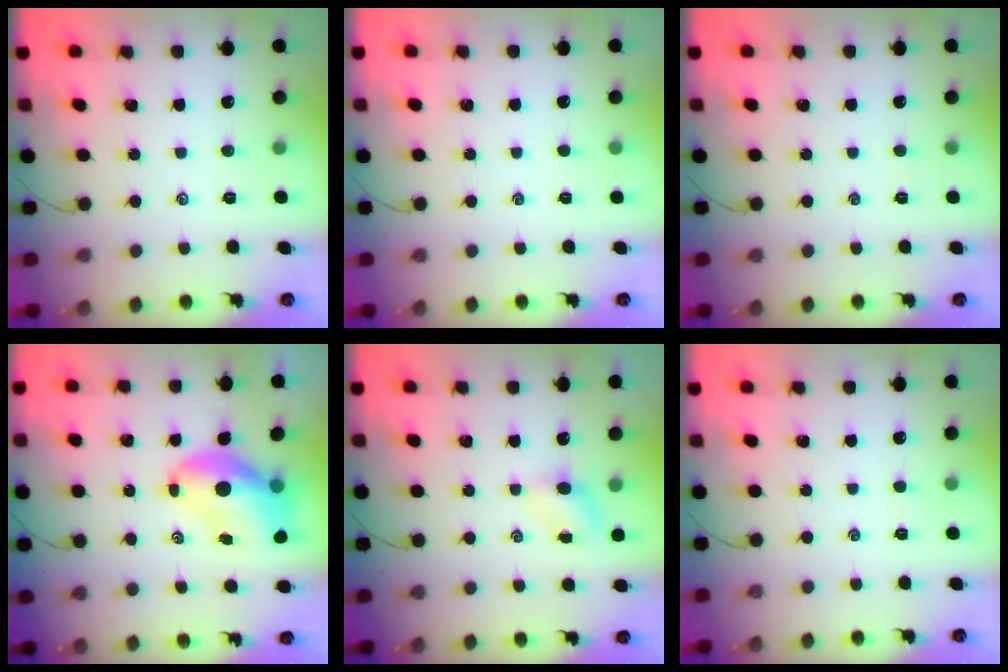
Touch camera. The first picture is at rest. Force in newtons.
{"total": 0.0}
{"total": 0.0}
{"total": 9.8, "press": 9.4, "slide": 3.0}
{"total": 4.2, "press": 4.1, "slide": 1.1}
{"total": 0.0}